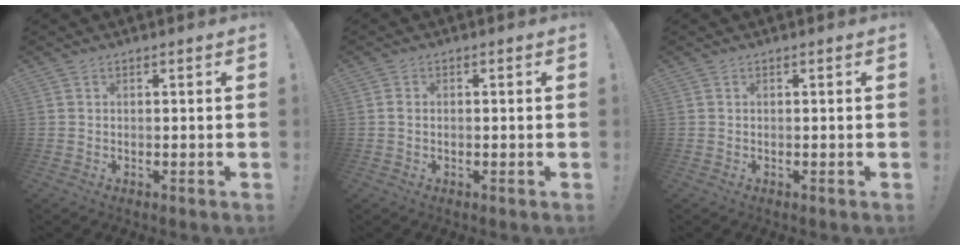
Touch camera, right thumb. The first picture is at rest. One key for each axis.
{"total": 1.0, "fx": -0.1, "fy": 0.7, "fz": 0.7, "tx": -0.013, "ty": 0.004, "tz": -0.002}
{"total": 0.0}